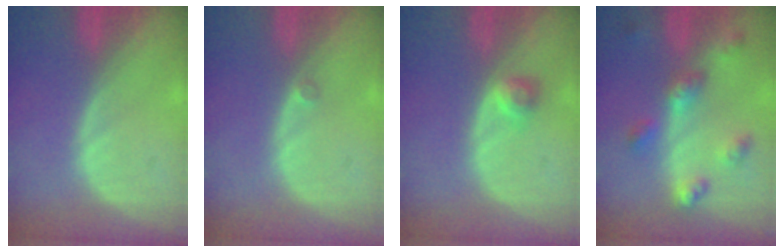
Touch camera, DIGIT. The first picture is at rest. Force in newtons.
{"total": 0.7, "press": 0.6, "slide": 0.3}
{"total": 2.6, "press": 2.2, "slide": 1.4}
{"total": 6.5, "press": 5.9, "slide": 2.7}